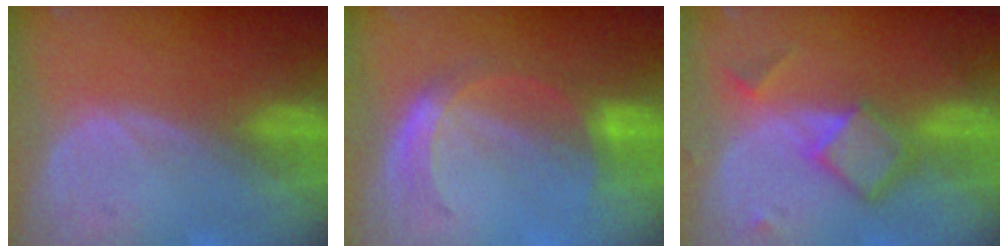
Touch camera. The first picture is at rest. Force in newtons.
{"total": 4.9, "press": 4.9, "slide": 0.3}
{"total": 6.7, "press": 5.8, "slide": 3.5}